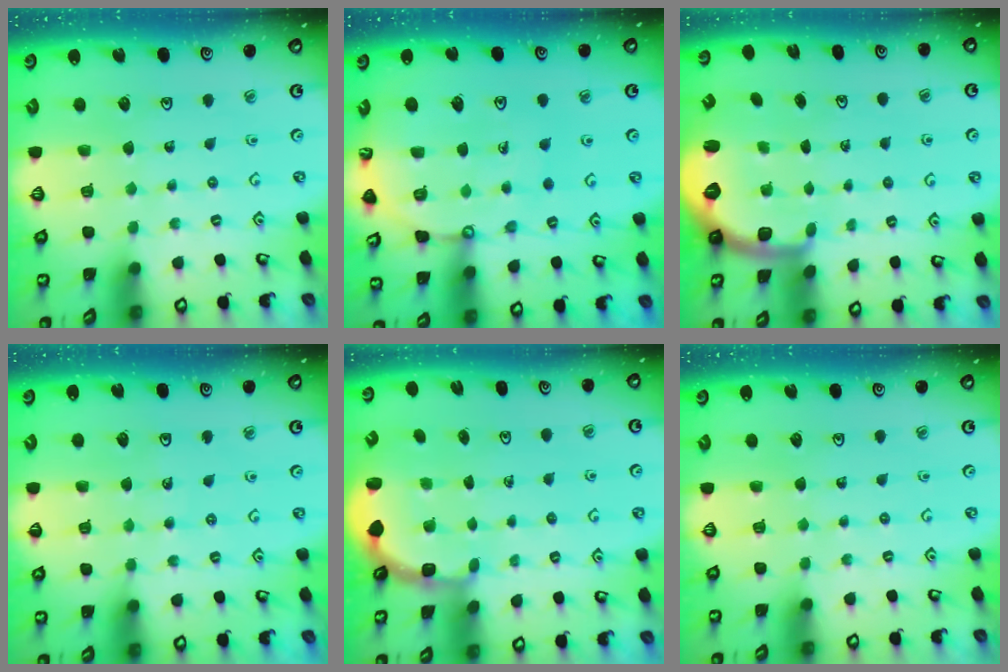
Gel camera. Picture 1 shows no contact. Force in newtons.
{"total": 12.6, "press": 12.4, "slide": 1.8}
{"total": 1.8, "press": 1.8, "slide": 0.5}
{"total": 2.4, "press": 2.1, "slide": 1.2}
{"total": 2.7, "press": 2.4, "slide": 1.4}
{"total": 0.0}